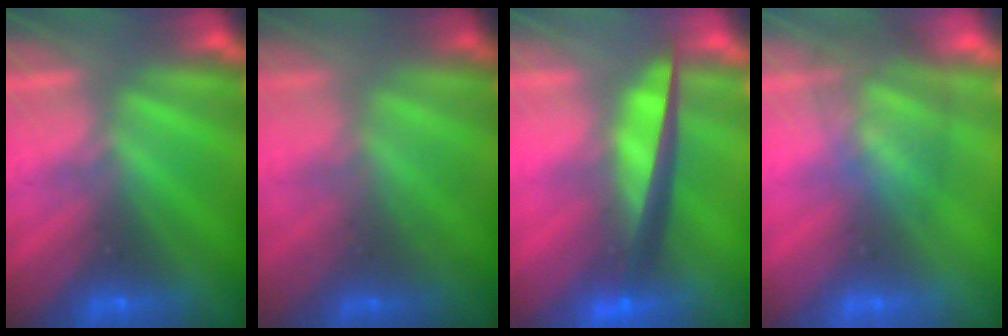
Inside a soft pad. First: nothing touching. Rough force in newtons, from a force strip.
{"total": 1.8}
{"total": 5.7}
{"total": 3.7}